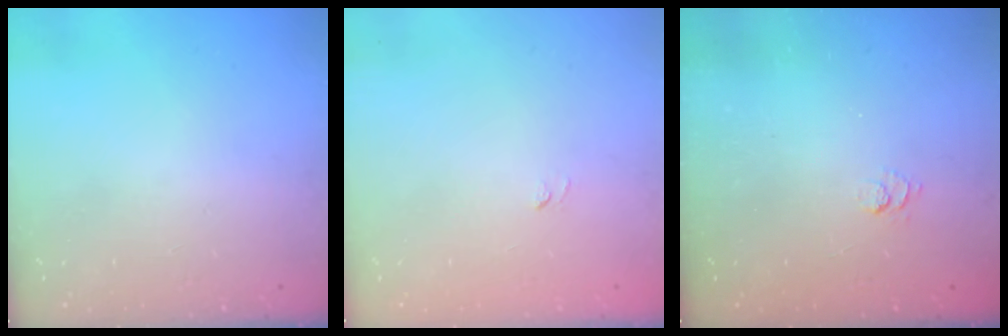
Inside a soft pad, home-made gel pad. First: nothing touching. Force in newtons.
{"total": 3.3, "press": 3.1, "slide": 1.0}
{"total": 2.5, "press": 2.0, "slide": 1.4}